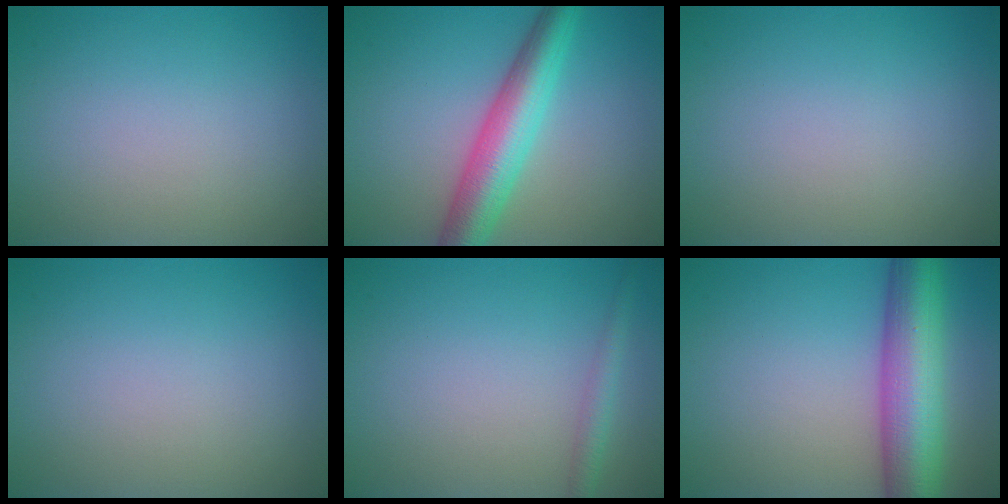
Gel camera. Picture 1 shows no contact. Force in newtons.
{"total": 6.4, "press": 6.3, "slide": 0.2}
{"total": 0.0}
{"total": 0.0}
{"total": 1.6, "press": 1.6, "slide": 0.1}
{"total": 9.7, "press": 9.7, "slide": 0.3}